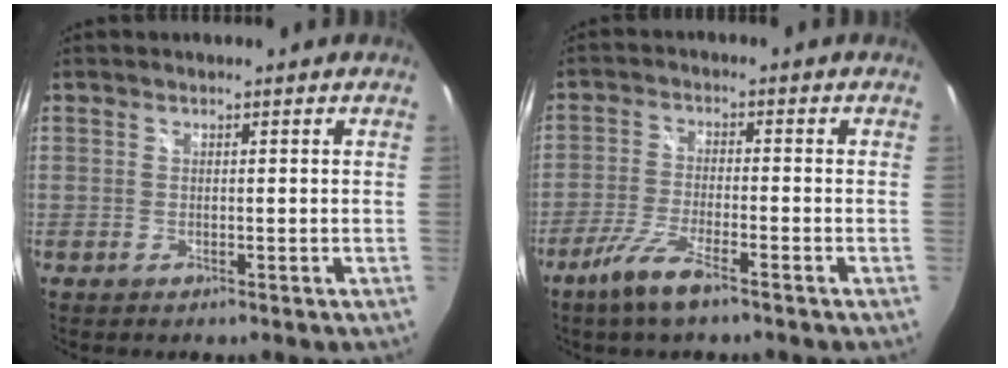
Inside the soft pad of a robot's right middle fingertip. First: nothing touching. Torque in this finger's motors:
{"motor_torque": [1.04, -0.90, 0.40, 0.08]}